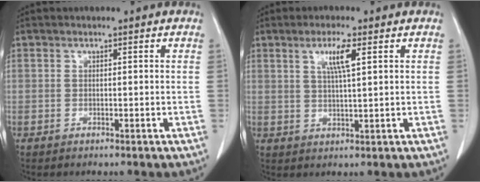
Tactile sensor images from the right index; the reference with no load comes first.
{"total": 4.7, "force": [2.0, 0.1, 4.2], "torque": [-0.079, 0.000, 0.036]}